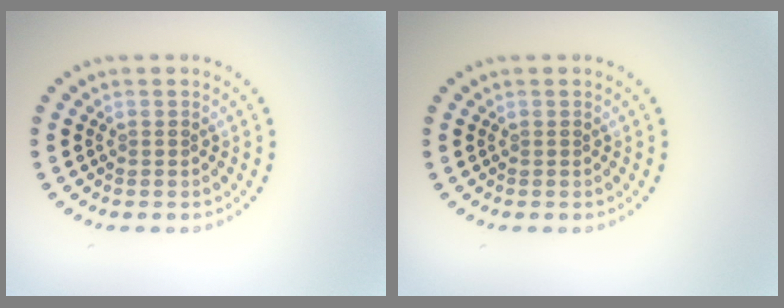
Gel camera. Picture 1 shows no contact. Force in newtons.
{"total": 0.0}